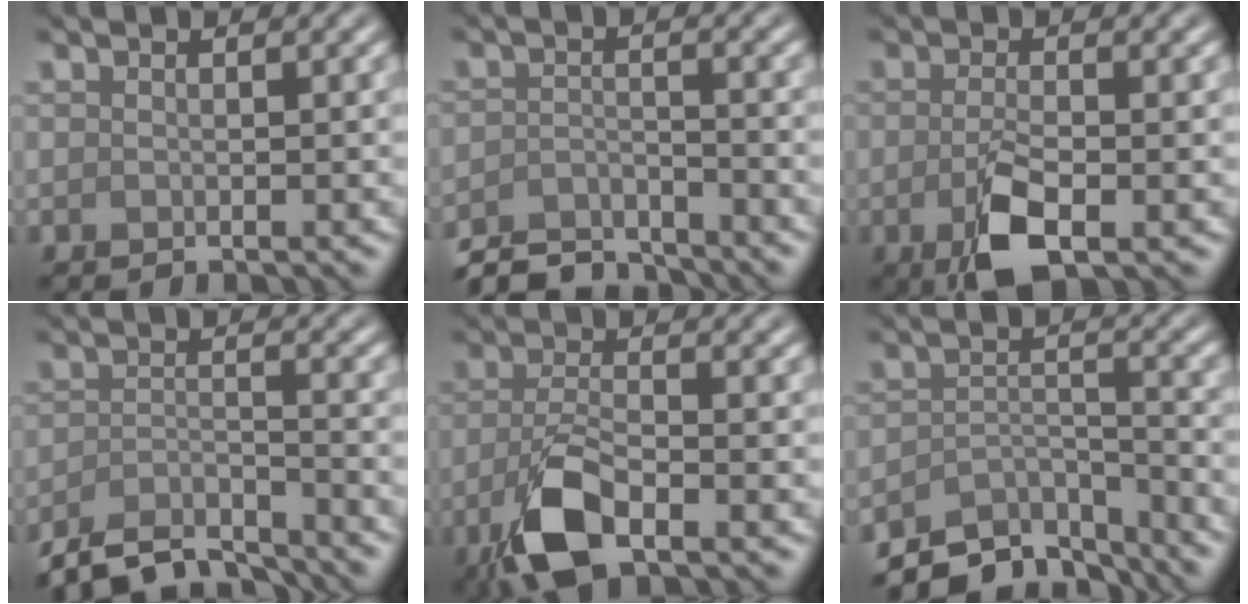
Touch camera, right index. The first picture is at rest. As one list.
[{"total": 5.0, "force": [-4.7, 1.1, 1.3], "torque": [-0.024, -0.005, -0.091]}, {"total": 4.9, "force": [-1.7, 2.0, 4.2], "torque": [-0.087, -0.009, -0.034]}, {"total": 5.7, "force": [-5.2, 1.1, 2.1], "torque": [-0.038, -0.006, -0.097]}, {"total": 5.8, "force": [-2.8, 2.2, 4.5], "torque": [-0.104, -0.009, -0.061]}, {"total": 6.6, "force": [-5.9, 1.8, 2.2], "torque": [-0.034, -0.012, -0.098]}]